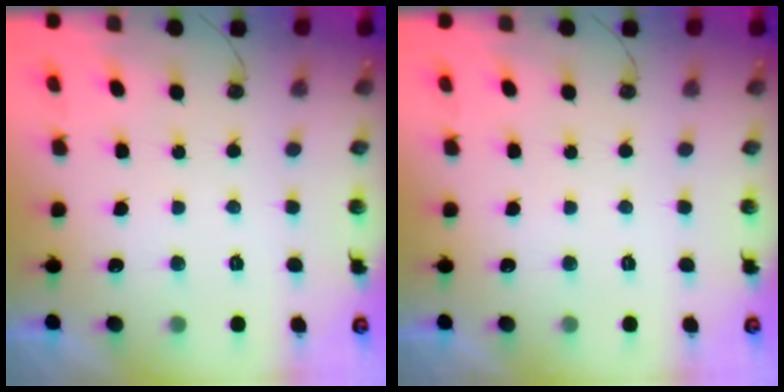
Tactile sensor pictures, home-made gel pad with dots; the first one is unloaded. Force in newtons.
{"total": 0.0}